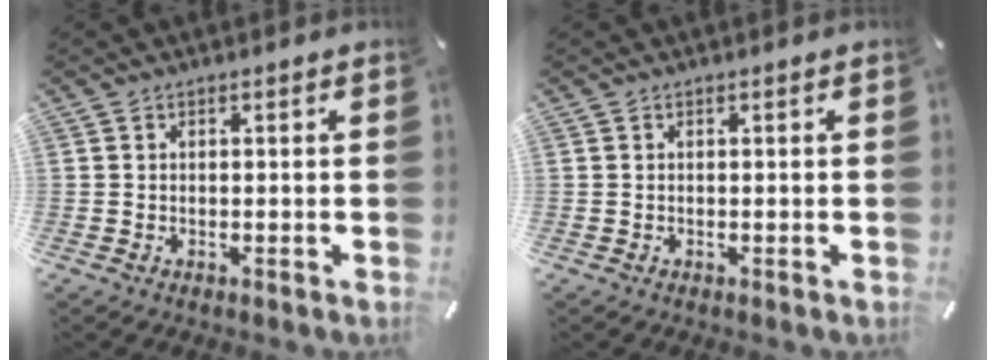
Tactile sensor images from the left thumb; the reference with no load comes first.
{"total": 0.0}